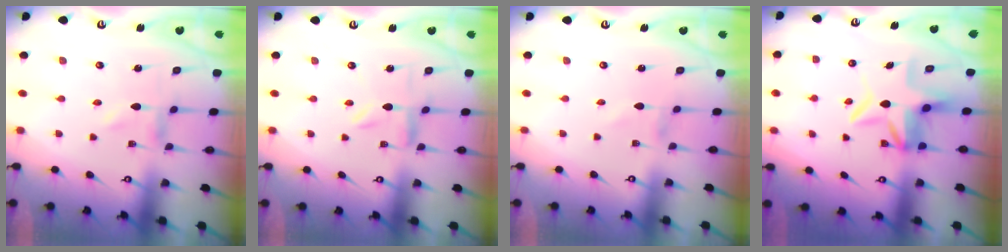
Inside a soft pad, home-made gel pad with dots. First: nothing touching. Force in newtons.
{"total": 2.1, "press": 2.1, "slide": 0.2}
{"total": 1.3, "press": 1.2, "slide": 0.1}
{"total": 6.8, "press": 6.1, "slide": 3.0}